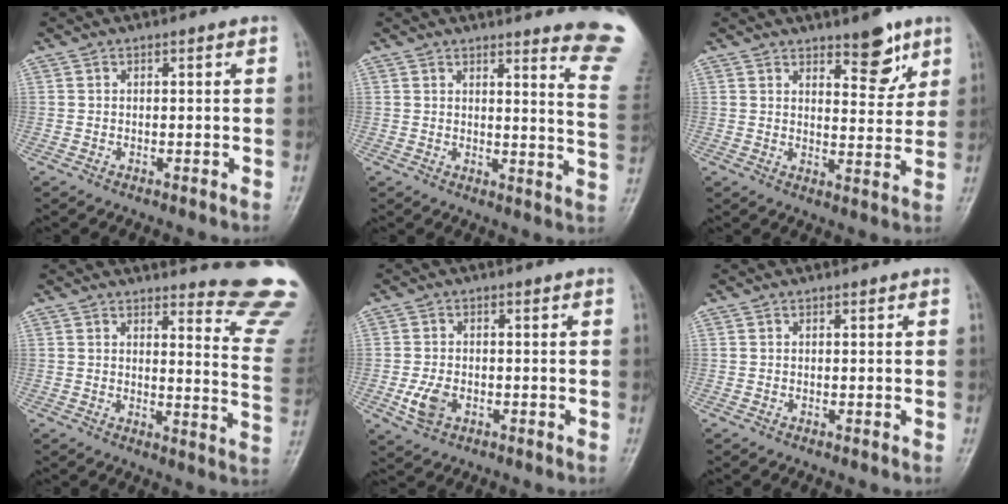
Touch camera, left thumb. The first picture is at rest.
{"total": 13.3, "force": [12.0, 0.0, 5.6], "torque": [-0.045, -0.134, 0.112]}
{"total": 7.2, "force": [4.7, 3.0, 4.5], "torque": [-0.032, -0.033, 0.067]}
{"total": 14.7, "force": [13.9, 1.5, 4.4], "torque": [-0.022, -0.166, 0.135]}
{"total": 4.5, "force": [-1.4, 3.0, 3.0], "torque": [-0.058, 0.000, -0.022]}
{"total": 0.0}